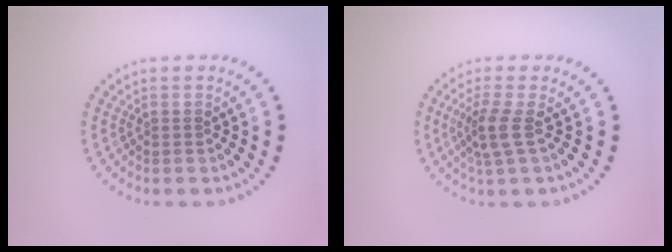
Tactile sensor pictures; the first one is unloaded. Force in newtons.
{"total": 2.6, "press": 1.9, "slide": 1.8}